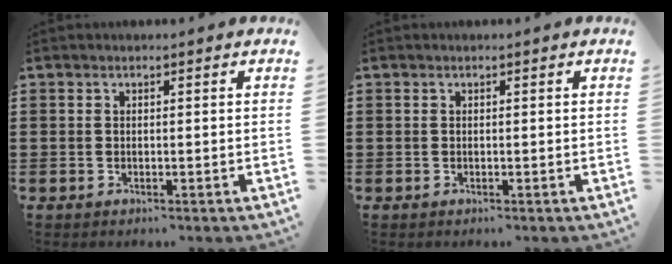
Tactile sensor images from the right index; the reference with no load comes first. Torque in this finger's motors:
{"motor_torque": [-0.06, 0.06, -0.01, 0.00]}